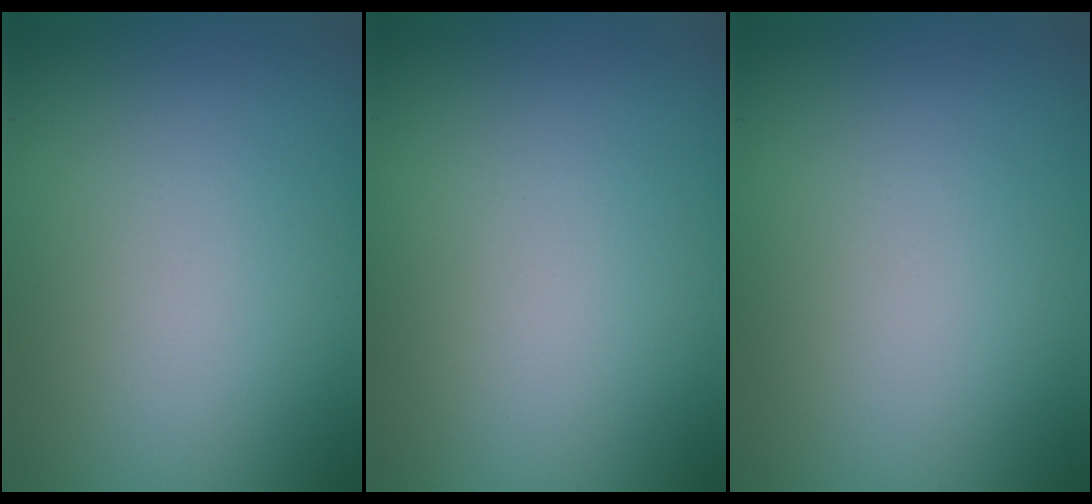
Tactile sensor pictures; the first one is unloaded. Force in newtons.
{"total": 0.0}
{"total": 0.0}